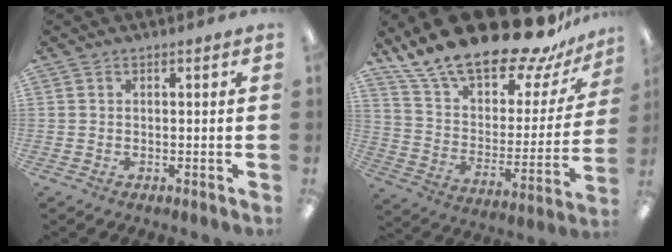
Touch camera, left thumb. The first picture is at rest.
{"total": 24.2, "force": [19.8, 8.3, 11.2], "torque": [-0.188, -0.138, 0.342]}